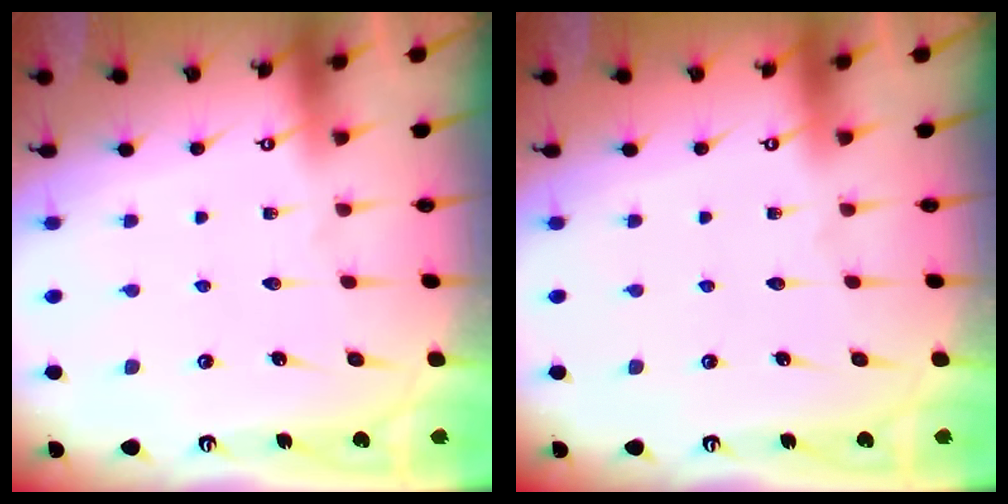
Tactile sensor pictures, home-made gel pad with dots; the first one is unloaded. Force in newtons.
{"total": 0.0}